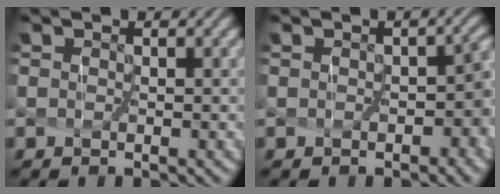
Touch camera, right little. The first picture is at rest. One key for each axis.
{"total": 4.7, "fx": -1.4, "fy": 2.9, "fz": 3.4, "tx": -0.034, "ty": -0.004, "tz": -0.021}